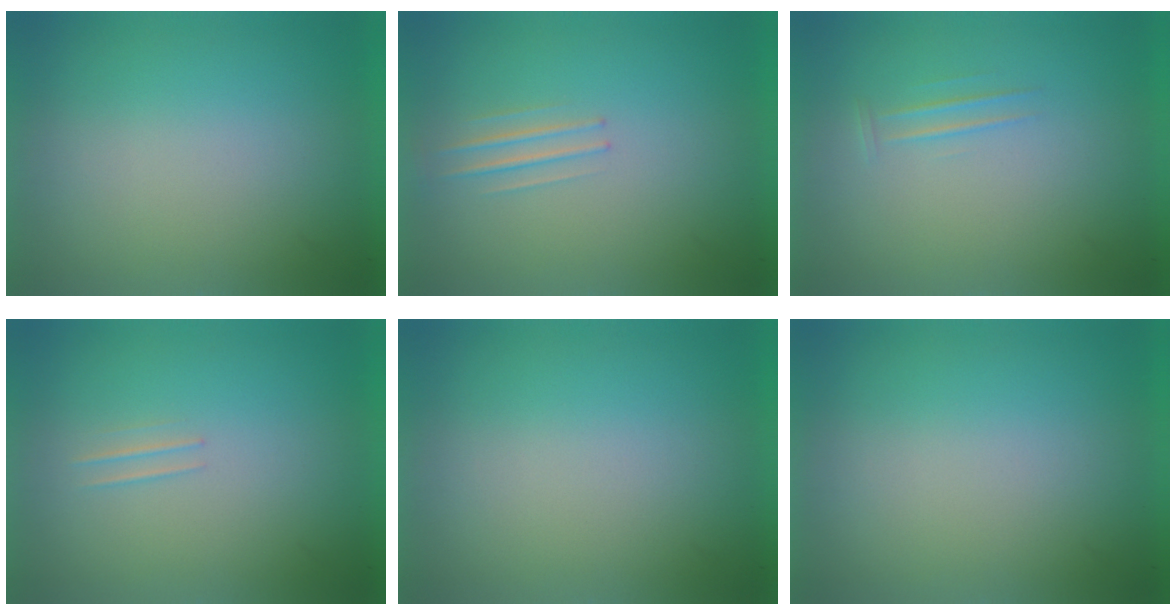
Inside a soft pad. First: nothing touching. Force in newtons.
{"total": 1.2}
{"total": 1.1}
{"total": 1.1}
{"total": 0.0}
{"total": 0.0}